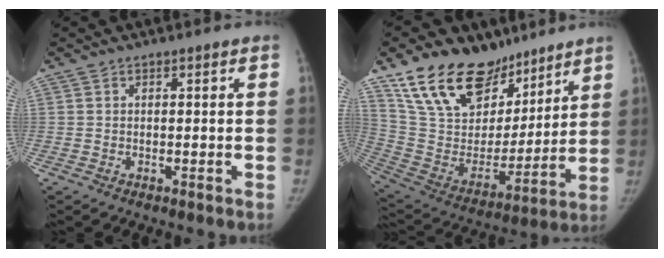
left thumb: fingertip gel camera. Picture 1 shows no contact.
{"total": 23.5, "force": [17.0, 12.8, 9.8], "torque": [-0.134, -0.076, 0.306]}